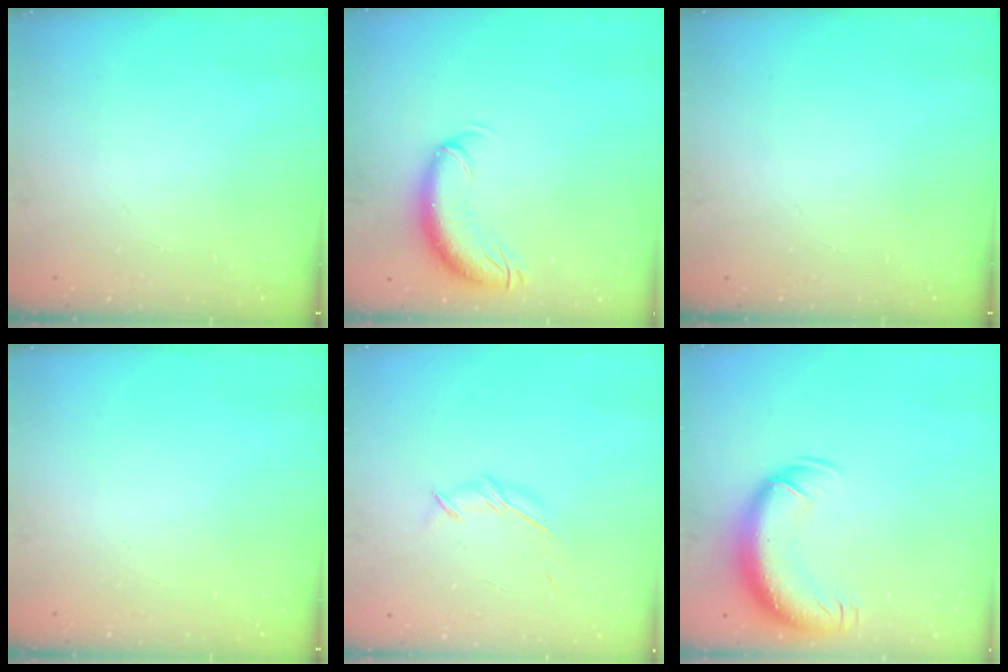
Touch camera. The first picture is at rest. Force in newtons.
{"total": 11.2, "press": 10.8, "slide": 2.9}
{"total": 0.0}
{"total": 0.0}
{"total": 4.7, "press": 4.5, "slide": 1.1}
{"total": 13.1, "press": 12.8, "slide": 3.1}